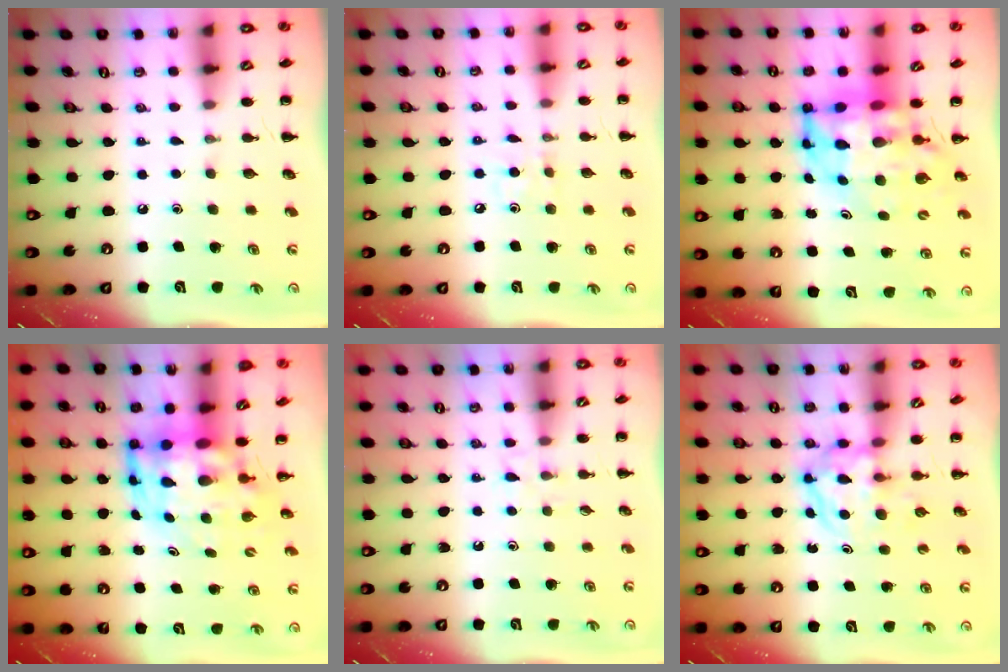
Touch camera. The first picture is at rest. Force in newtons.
{"total": 4.5, "press": 4.3, "slide": 1.5}
{"total": 9.7, "press": 9.2, "slide": 2.9}
{"total": 7.2, "press": 7.0, "slide": 1.6}
{"total": 3.3, "press": 3.0, "slide": 1.3}
{"total": 3.8, "press": 3.7, "slide": 0.5}